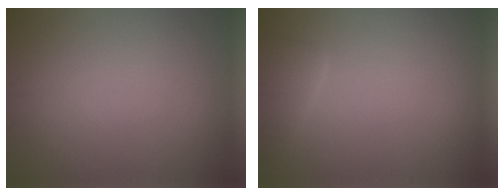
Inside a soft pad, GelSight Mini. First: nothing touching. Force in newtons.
{"total": 1.9, "press": 1.9, "slide": 0.2}